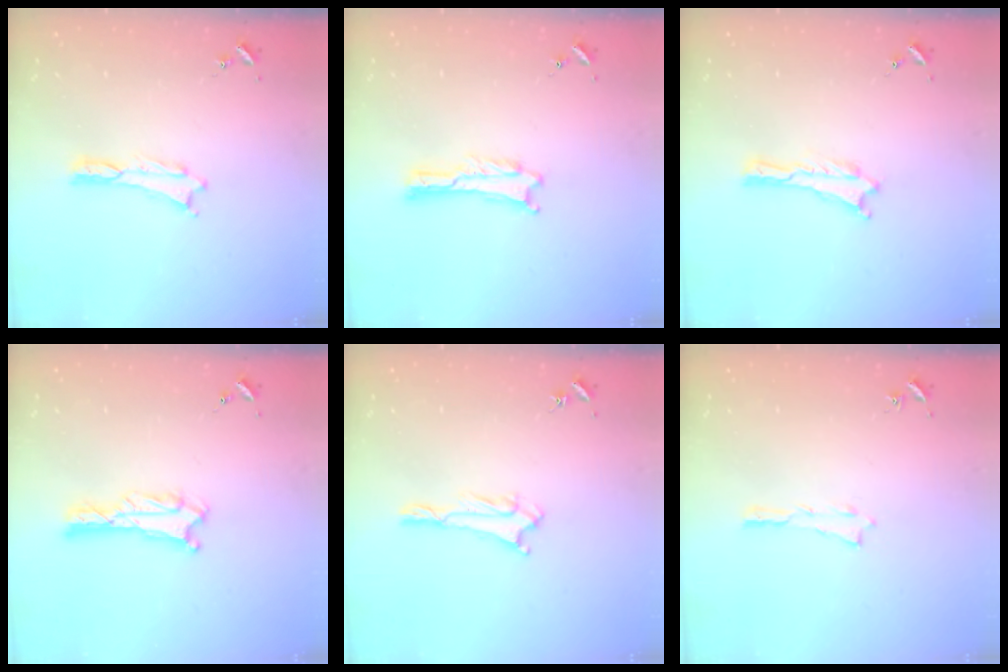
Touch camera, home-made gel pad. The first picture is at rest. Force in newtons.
{"total": 0.0}
{"total": 0.0}
{"total": 1.4, "press": 1.4, "slide": 0.1}
{"total": 1.7, "press": 1.7, "slide": 0.2}
{"total": 0.0}